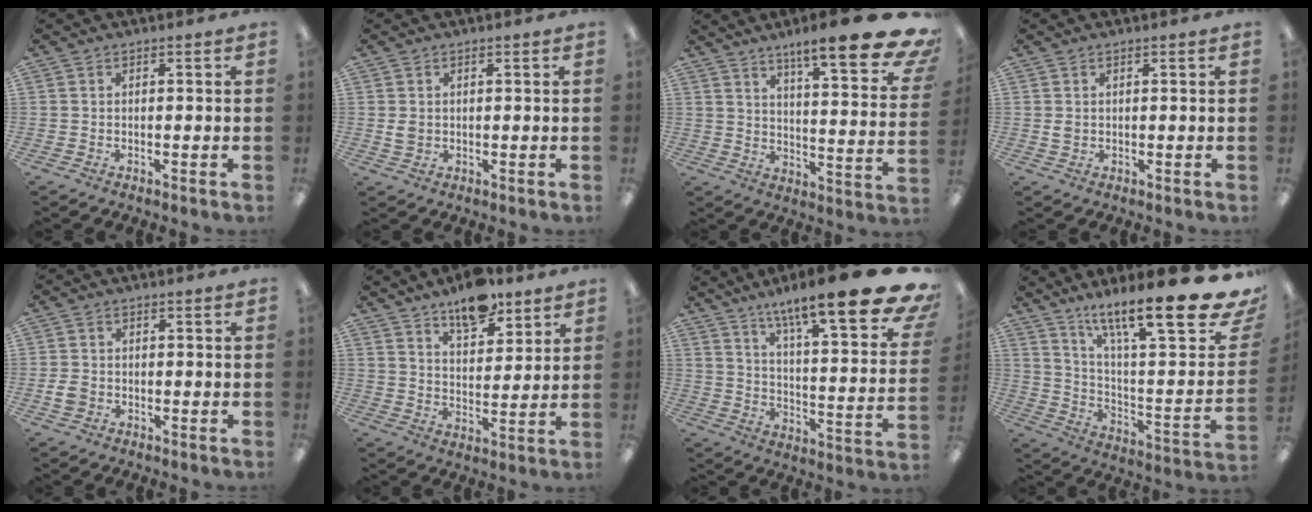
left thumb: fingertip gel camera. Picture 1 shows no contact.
{"total": 2.2, "force": [0.5, 1.8, 1.2], "torque": [-0.017, -0.001, 0.007]}
{"total": 16.6, "force": [12.1, 2.8, 11.1], "torque": [-0.154, -0.091, 0.188]}
{"total": 1.4, "force": [0.5, 1.1, 0.8], "torque": [-0.016, 0.003, 0.009]}
{"total": 3.2, "force": [-0.8, 2.6, 1.8], "torque": [-0.028, 0.001, -0.017]}
{"total": 11.1, "force": [8.5, 4.8, 5.3], "torque": [-0.062, -0.051, 0.146]}
{"total": 20.4, "force": [14.6, 3.6, 13.8], "torque": [-0.208, -0.103, 0.231]}
{"total": 22.2, "force": [15.4, 3.2, 15.6], "torque": [-0.227, -0.116, 0.240]}